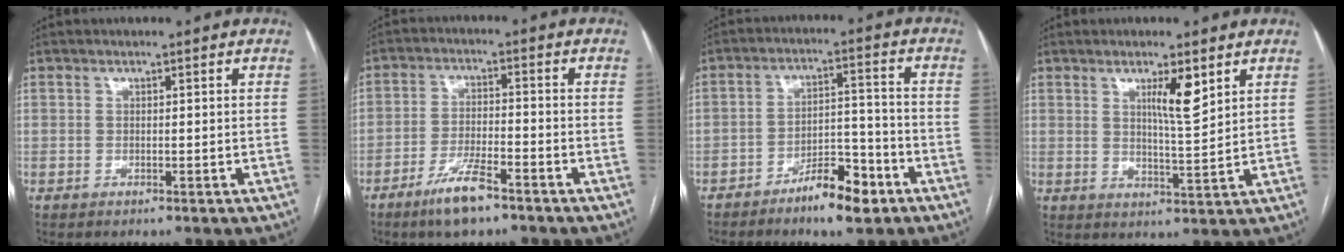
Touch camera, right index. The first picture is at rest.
{"total": 7.2, "force": [-5.0, 1.2, 5.0], "torque": [-0.100, -0.009, -0.090]}
{"total": 8.1, "force": [-5.4, 2.3, 5.6], "torque": [-0.089, 0.012, -0.085]}
{"total": 5.5, "force": [2.8, 0.3, 4.7], "torque": [-0.078, -0.007, 0.049]}